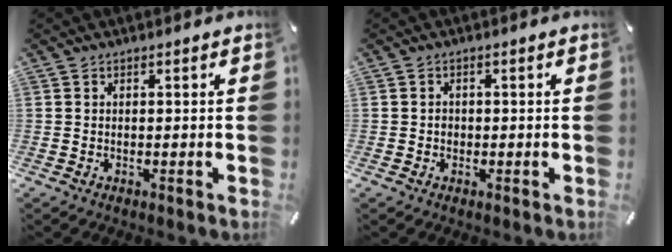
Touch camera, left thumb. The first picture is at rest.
{"total": 1.2, "force": [-0.3, 1.1, 0.4], "torque": [-0.008, 0.006, -0.008]}